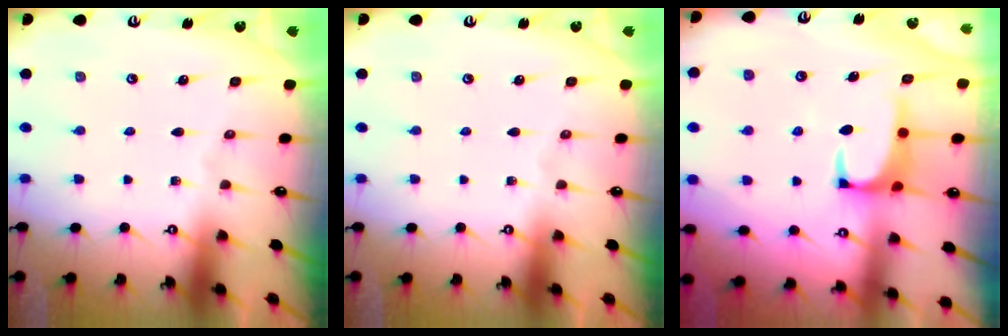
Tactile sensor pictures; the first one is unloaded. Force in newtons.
{"total": 0.0}
{"total": 1.3, "press": 1.2, "slide": 0.5}